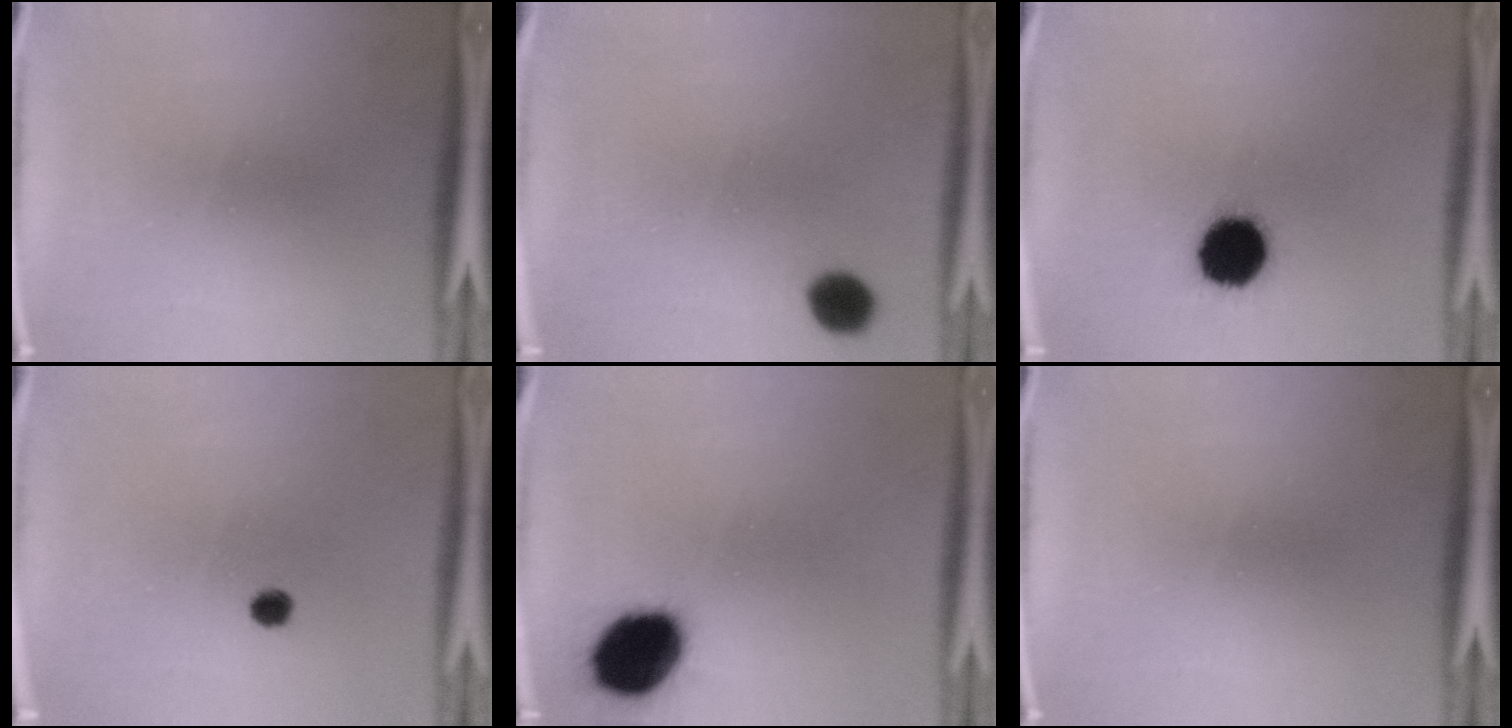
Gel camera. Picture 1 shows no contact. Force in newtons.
{"total": 5.3}
{"total": 13.9}
{"total": 1.4}
{"total": 15.9}
{"total": 0.0}